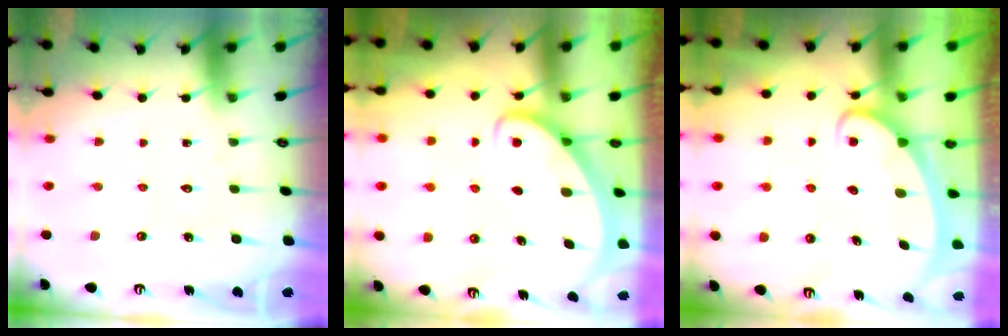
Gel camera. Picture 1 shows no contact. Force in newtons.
{"total": 2.9, "press": 2.9, "slide": 0.2}
{"total": 2.5, "press": 2.5, "slide": 0.3}